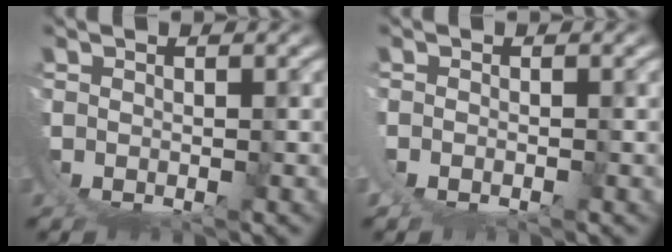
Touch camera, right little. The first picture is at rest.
{"total": 0.9, "force": [0.2, 0.7, 0.6], "torque": [-0.016, -0.001, 0.003]}